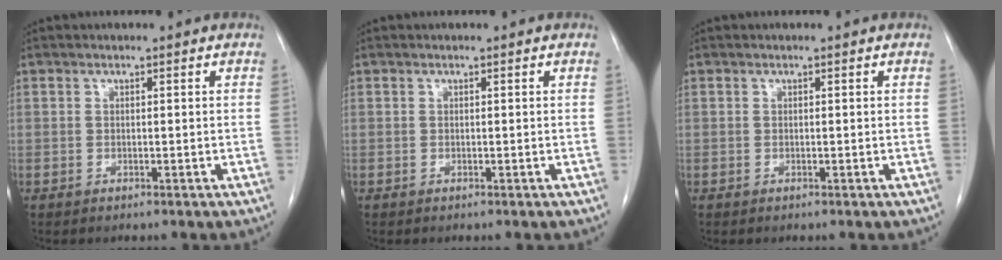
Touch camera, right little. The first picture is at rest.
{"total": 0.0}
{"total": 0.0}